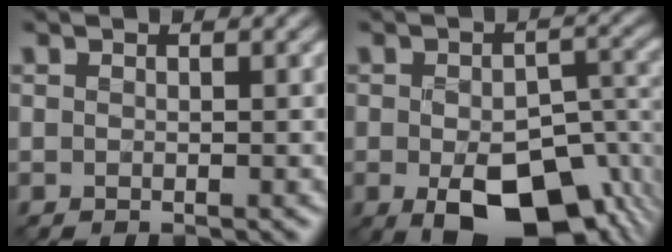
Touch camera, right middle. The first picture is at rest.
{"total": 11.6, "force": [-5.1, 6.1, 8.5], "torque": [-0.142, -0.024, -0.063]}